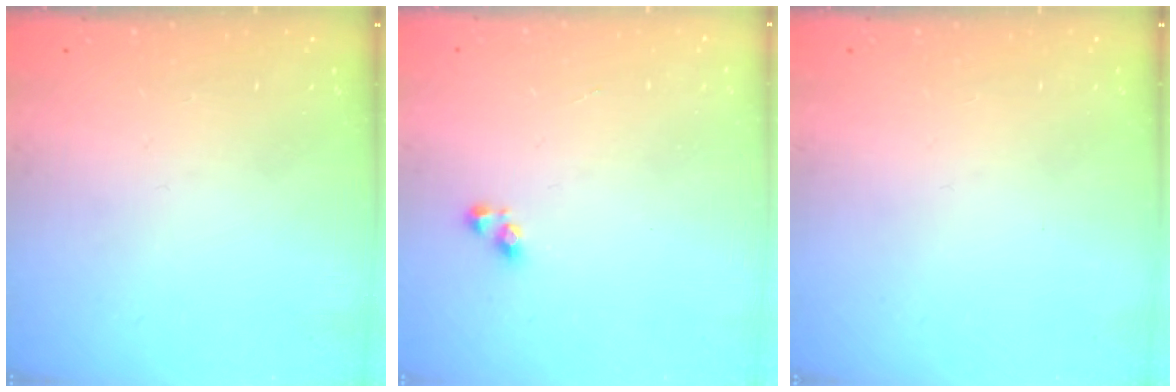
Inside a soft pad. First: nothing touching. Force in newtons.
{"total": 3.2, "press": 3.2, "slide": 0.3}
{"total": 0.0}